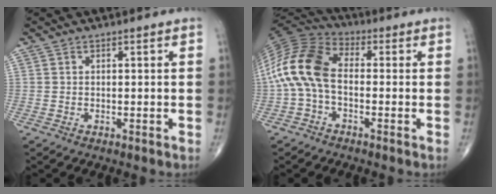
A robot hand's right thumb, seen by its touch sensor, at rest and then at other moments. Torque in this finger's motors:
{"motor_torque": [1.25, 1.76, 1.78, -0.17, 0.61]}